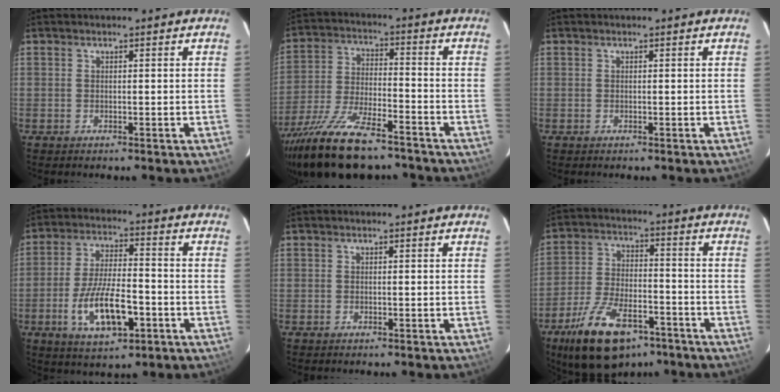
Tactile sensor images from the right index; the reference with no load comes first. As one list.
[{"total": 18.9, "force": [-14.6, 5.7, 10.6], "torque": [-0.218, -0.037, -0.250]}, {"total": 0.0}, {"total": 12.6, "force": [-4.6, 4.8, 10.7], "torque": [-0.214, -0.010, -0.074]}, {"total": 0.0}, {"total": 17.3, "force": [-11.2, 8.0, 10.6], "torque": [-0.215, -0.016, -0.188]}]